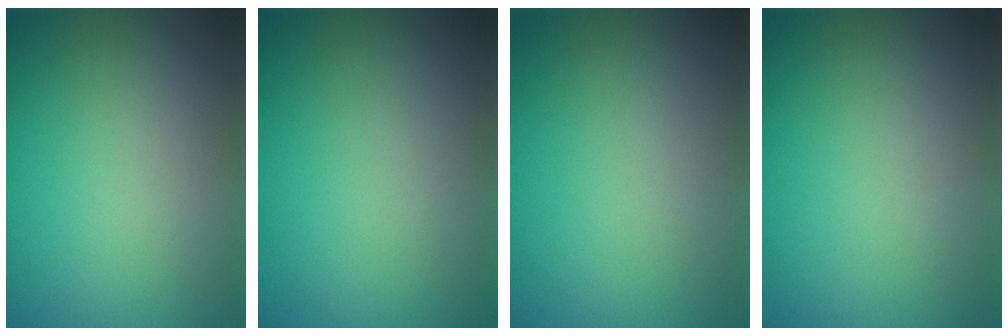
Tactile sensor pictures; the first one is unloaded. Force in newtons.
{"total": 0.0}
{"total": 0.0}
{"total": 0.0}